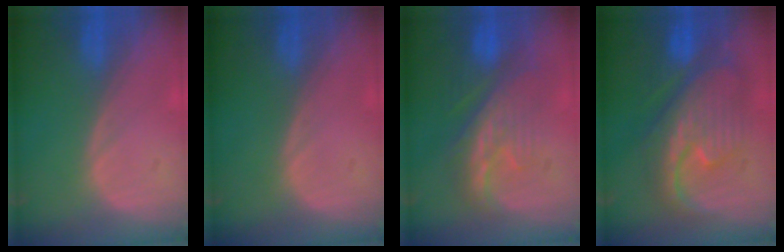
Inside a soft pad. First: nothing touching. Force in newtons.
{"total": 0.0}
{"total": 8.4, "press": 8.2, "slide": 1.8}
{"total": 10.3, "press": 10.2, "slide": 0.9}